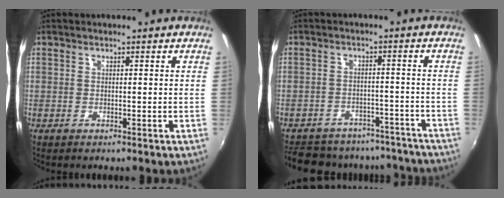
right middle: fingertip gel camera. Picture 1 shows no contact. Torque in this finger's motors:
{"motor_torque": [1.07, -1.07, 0.33, 0.13]}